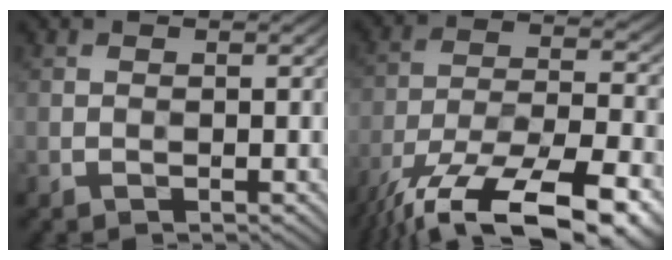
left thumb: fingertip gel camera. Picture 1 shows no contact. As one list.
[{"total": 19.0, "force": [-14.2, 6.8, 10.6], "torque": [-0.203, -0.045, -0.213]}]